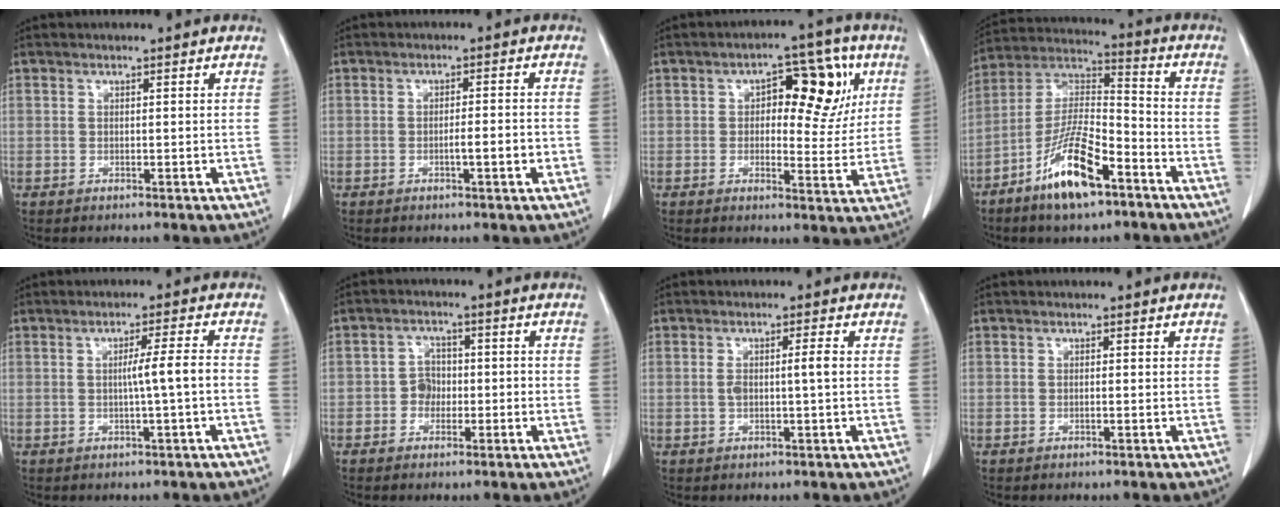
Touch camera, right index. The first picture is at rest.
{"total": 2.8, "force": [-0.9, 0.3, 2.7], "torque": [-0.039, 0.003, -0.012]}
{"total": 10.4, "force": [3.0, 5.1, 8.5], "torque": [-0.098, 0.027, 0.039]}
{"total": 13.8, "force": [-7.8, 3.5, 10.8], "torque": [-0.214, -0.003, -0.142]}
{"total": 3.9, "force": [-0.6, -0.7, 3.7], "torque": [-0.059, 0.003, -0.010]}
{"total": 3.0, "force": [-0.9, 2.6, 1.3], "torque": [-0.014, 0.013, -0.017]}
{"total": 2.9, "force": [0.1, 0.2, 2.9], "torque": [-0.053, 0.010, 0.007]}
{"total": 0.0}